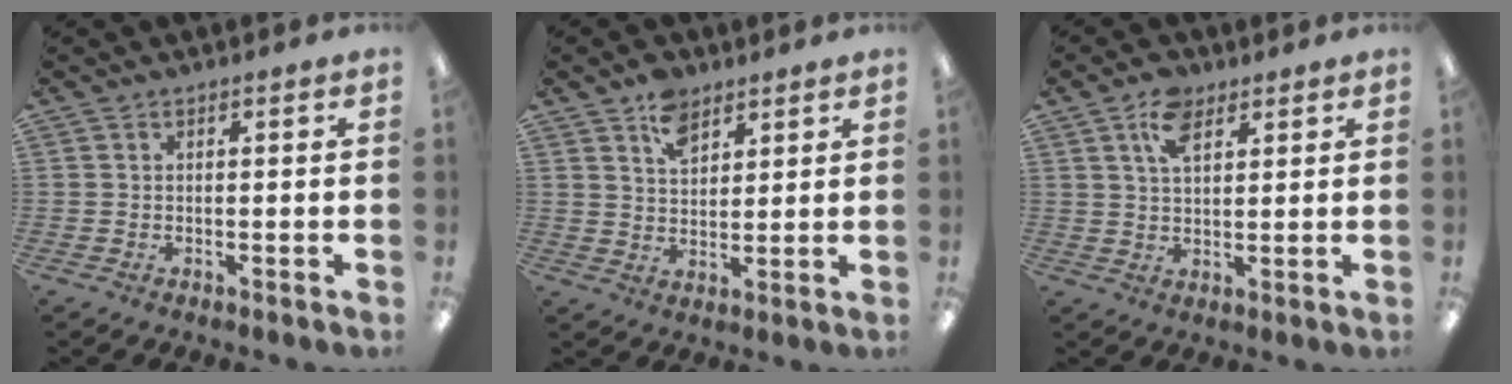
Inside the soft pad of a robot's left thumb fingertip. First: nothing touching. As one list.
[{"total": 7.0, "force": [4.8, 4.1, 2.9], "torque": [-0.050, -0.017, 0.089]}, {"total": 7.3, "force": [4.2, 3.9, 4.5], "torque": [-0.085, -0.001, 0.075]}]